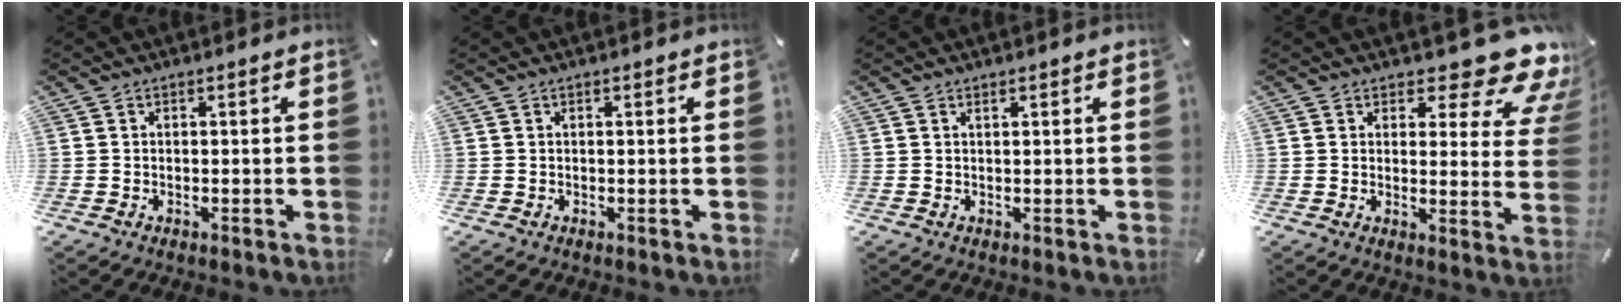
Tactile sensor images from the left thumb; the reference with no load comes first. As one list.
[{"total": 0.0}, {"total": 0.7, "force": [0.5, 0.2, 0.5], "torque": [-0.010, 0.000, 0.008]}, {"total": 11.0, "force": [8.0, 4.2, 6.2], "torque": [-0.063, -0.073, 0.134]}]